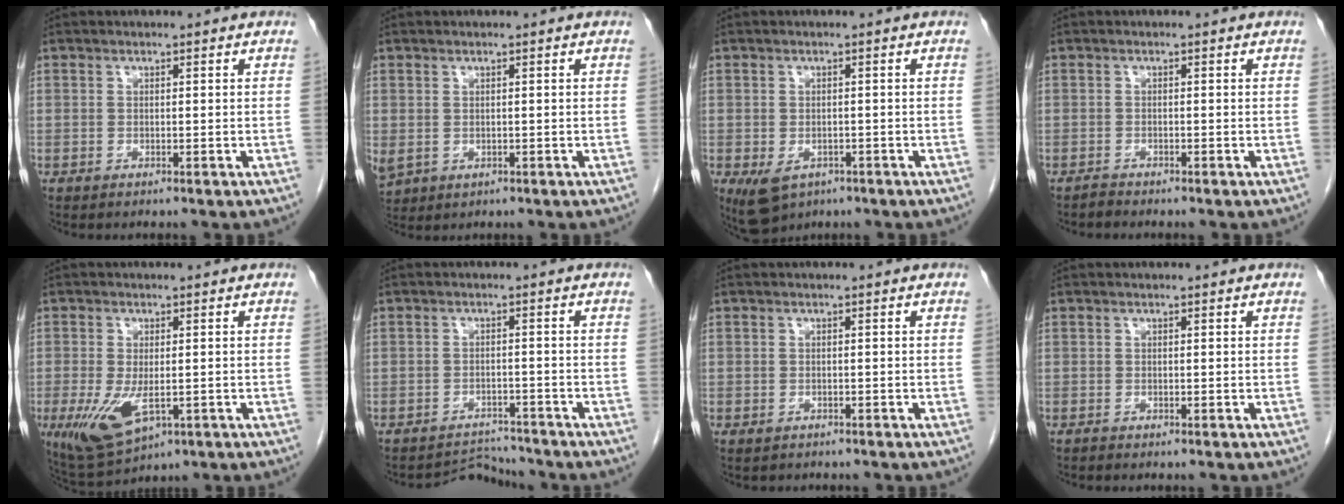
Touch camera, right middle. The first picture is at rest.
{"total": 5.0, "force": [-0.8, 3.9, 3.0], "torque": [-0.088, -0.008, -0.001]}
{"total": 5.2, "force": [-2.6, 3.4, 2.8], "torque": [-0.052, -0.008, -0.031]}
{"total": 0.8, "force": [-0.8, 0.0, 0.0], "torque": [-0.003, -0.003, -0.016]}
{"total": 7.8, "force": [-2.4, 3.4, 6.7], "torque": [-0.130, -0.020, -0.027]}
{"total": 3.7, "force": [-3.4, 0.0, -1.6], "torque": [0.028, 0.001, -0.049]}
{"total": 1.3, "force": [-1.0, 0.8, 0.3], "torque": [-0.011, 0.001, -0.012]}
{"total": 0.0}